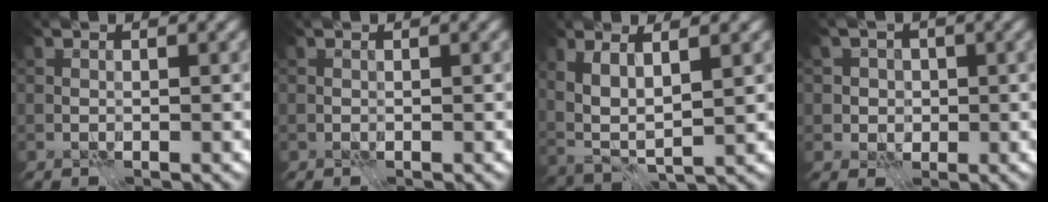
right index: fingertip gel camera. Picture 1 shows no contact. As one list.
[{"total": 0.0}, {"total": 5.4, "force": [1.7, 1.9, 4.8], "torque": [-0.107, -0.005, 0.031]}, {"total": 2.5, "force": [0.2, 2.4, 0.9], "torque": [0.003, 0.004, -0.003]}]